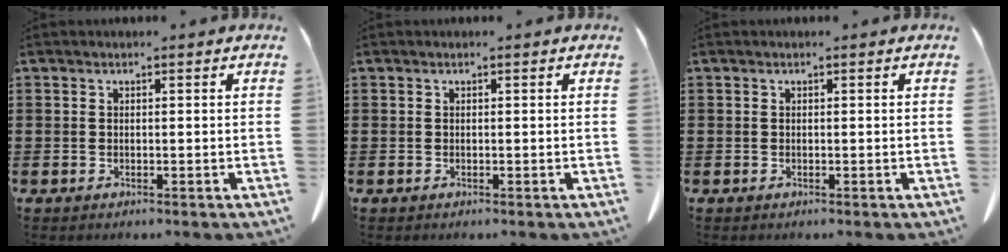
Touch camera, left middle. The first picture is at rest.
{"total": 0.0}
{"total": 0.0}